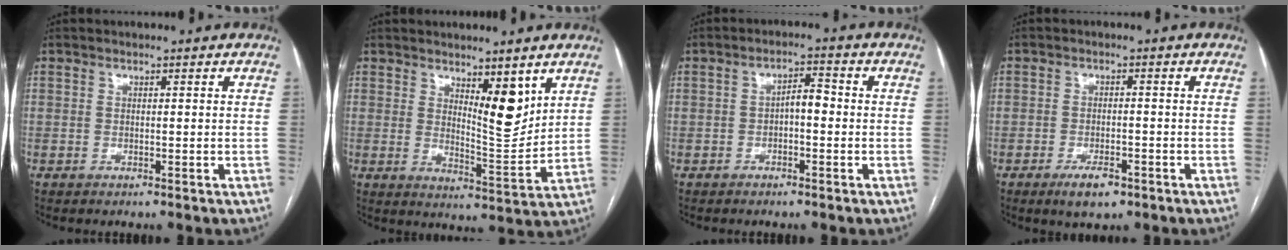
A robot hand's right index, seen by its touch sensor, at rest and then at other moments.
{"total": 6.9, "force": [3.9, 1.8, 5.4], "torque": [-0.089, -0.017, 0.070]}
{"total": 3.2, "force": [-0.5, 1.2, 2.9], "torque": [-0.043, 0.015, -0.009]}
{"total": 4.2, "force": [-2.6, 1.7, 2.8], "torque": [-0.050, -0.001, -0.039]}